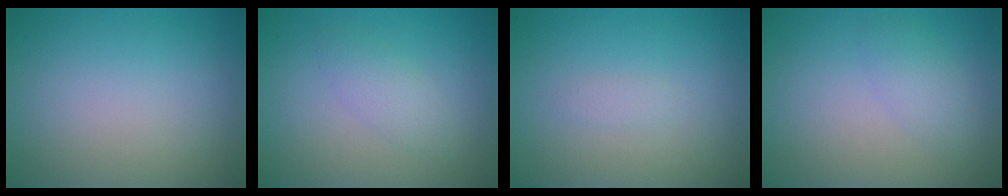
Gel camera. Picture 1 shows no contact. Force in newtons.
{"total": 1.8, "press": 1.8, "slide": 0.2}
{"total": 0.6, "press": 0.6, "slide": 0.0}
{"total": 1.9, "press": 1.9, "slide": 0.1}